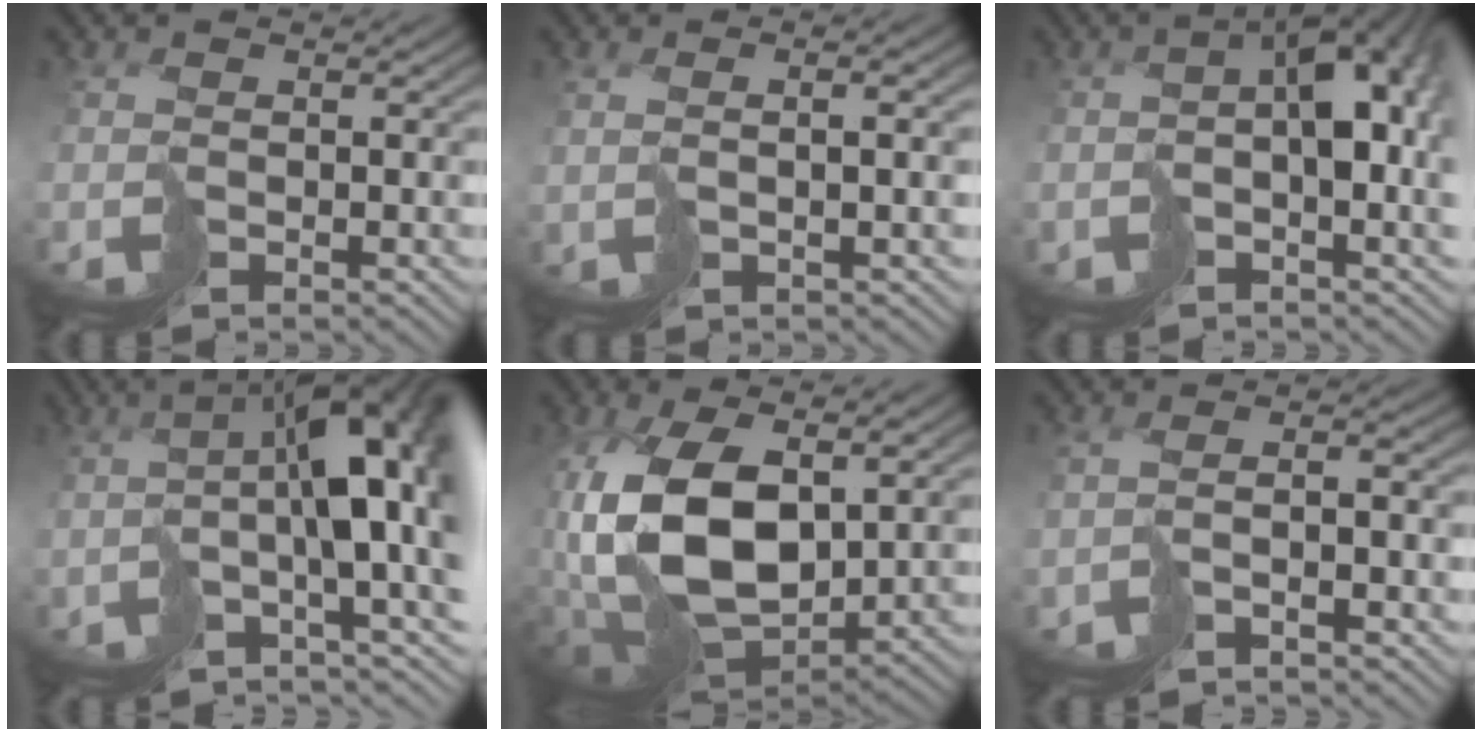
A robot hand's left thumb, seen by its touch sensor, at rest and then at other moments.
{"total": 3.3, "force": [1.1, 0.6, 3.1], "torque": [-0.062, -0.007, 0.035]}
{"total": 10.1, "force": [0.9, 4.8, 8.8], "torque": [-0.141, -0.006, 0.020]}
{"total": 11.3, "force": [0.7, 2.5, 11.0], "torque": [-0.181, 0.006, 0.014]}
{"total": 14.9, "force": [3.3, 8.3, 12.0], "torque": [-0.272, -0.020, 0.071]}
{"total": 2.8, "force": [-2.0, 0.3, 2.0], "torque": [-0.046, -0.002, -0.034]}